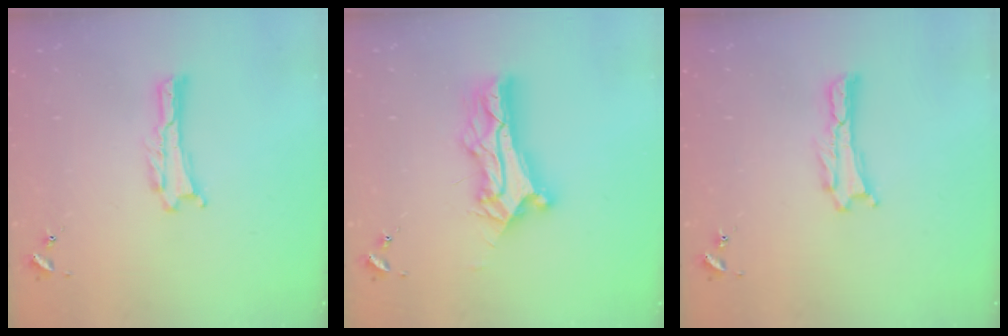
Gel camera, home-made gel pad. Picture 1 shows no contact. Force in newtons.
{"total": 11.0, "press": 11.0, "slide": 0.9}
{"total": 0.0}